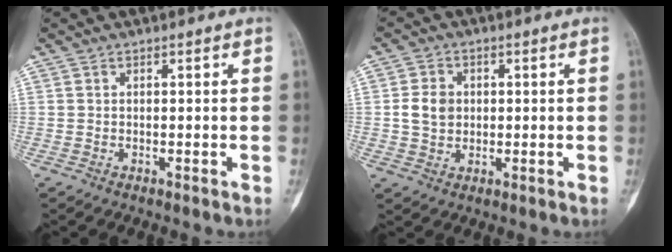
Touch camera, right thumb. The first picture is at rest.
{"total": 5.3, "force": [0.4, 4.3, 3.0], "torque": [-0.042, 0.003, 0.007]}